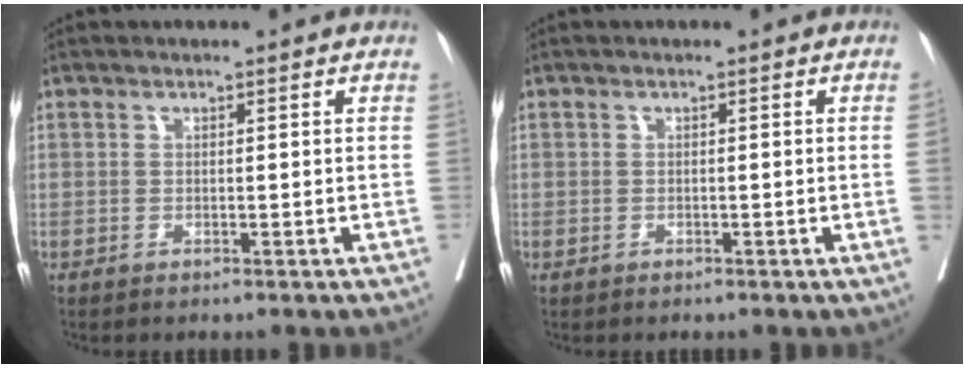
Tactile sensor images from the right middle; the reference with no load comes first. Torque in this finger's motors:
{"motor_torque": [0.36, -0.35, -0.65, -0.21]}